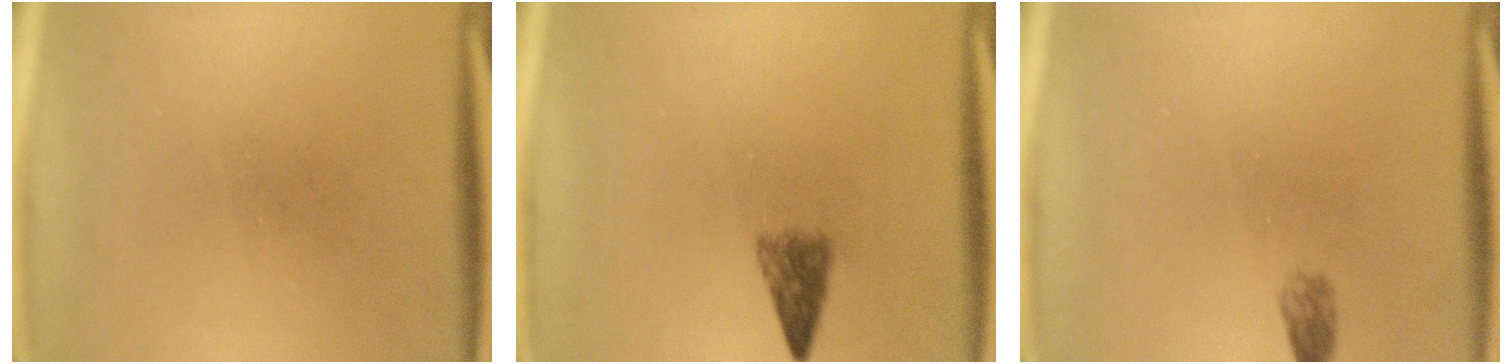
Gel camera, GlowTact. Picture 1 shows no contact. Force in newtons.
{"total": 2.9}
{"total": 1.5}